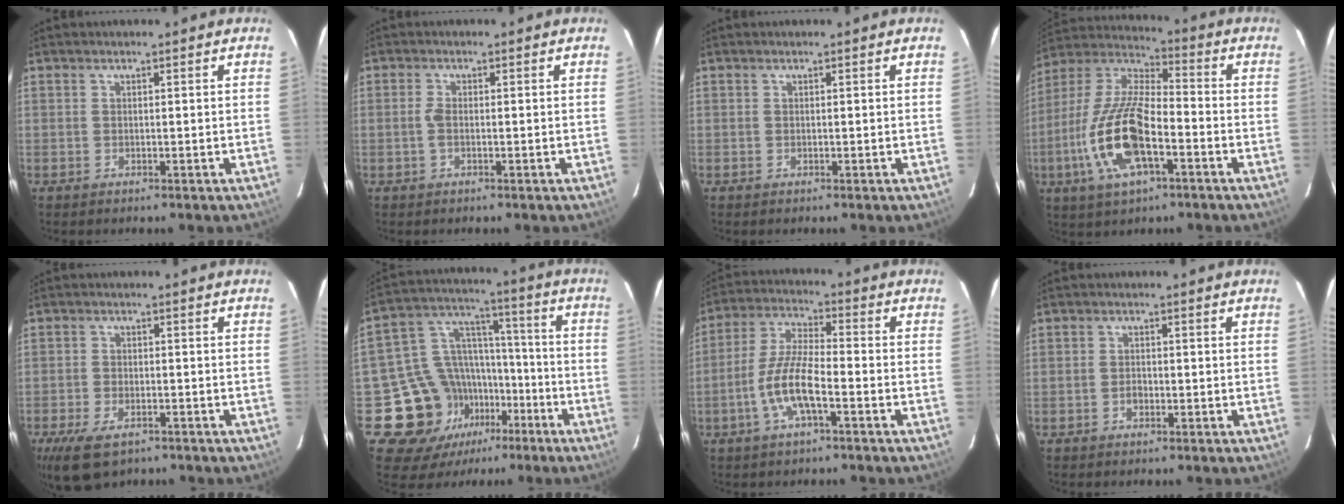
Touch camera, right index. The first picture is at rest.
{"total": 1.8, "force": [-0.4, 0.8, 1.6], "torque": [-0.036, 0.002, -0.008]}
{"total": 0.0}
{"total": 17.7, "force": [-6.2, 6.7, 15.1], "torque": [-0.321, -0.009, -0.122]}
{"total": 9.0, "force": [-5.8, 4.5, 5.3], "torque": [-0.132, -0.023, -0.102]}
{"total": 16.8, "force": [-8.3, 13.6, 5.2], "torque": [-0.120, 0.055, -0.120]}
{"total": 9.6, "force": [-3.9, 2.2, 8.4], "torque": [-0.179, 0.002, -0.077]}
{"total": 1.6, "force": [-0.7, 1.2, 0.8], "torque": [-0.016, 0.004, -0.011]}